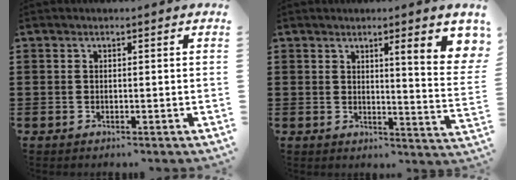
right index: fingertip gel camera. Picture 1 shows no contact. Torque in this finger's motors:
{"motor_torque": [0.41, 0.16, 0.39, 0.09]}